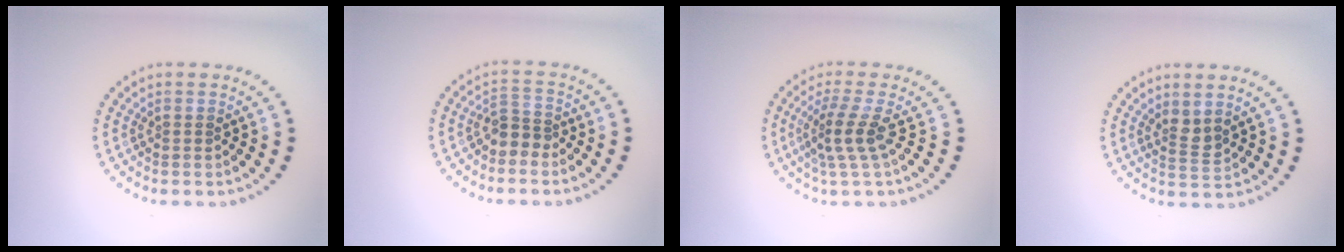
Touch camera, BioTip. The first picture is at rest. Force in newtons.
{"total": 2.0, "press": 1.6, "slide": 1.2}
{"total": 2.9, "press": 2.1, "slide": 2.0}
{"total": 1.7, "press": 1.3, "slide": 1.1}